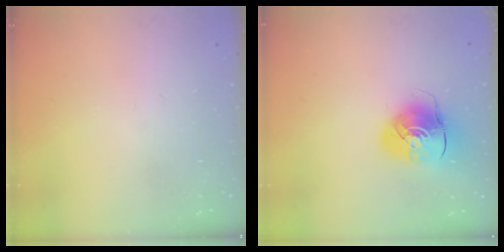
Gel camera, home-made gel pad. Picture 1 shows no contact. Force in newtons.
{"total": 9.7, "press": 9.6, "slide": 1.2}